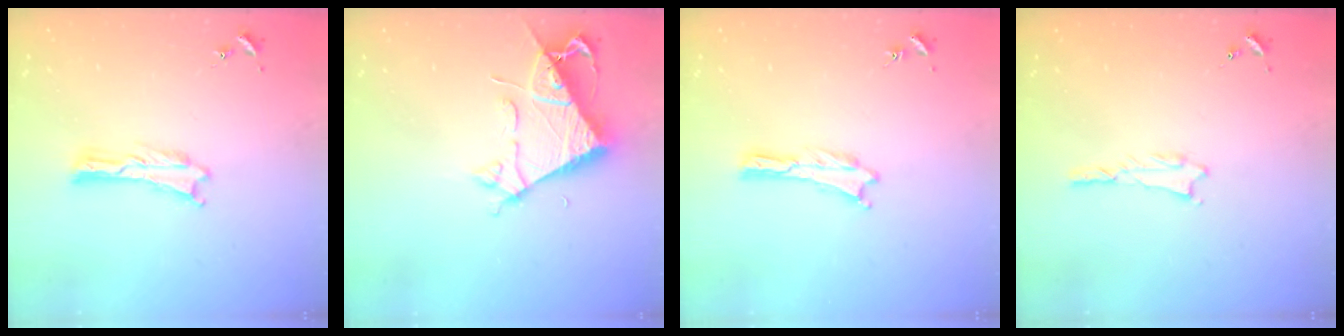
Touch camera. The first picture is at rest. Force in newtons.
{"total": 6.6, "press": 6.5, "slide": 0.6}
{"total": 0.0}
{"total": 0.9, "press": 0.9, "slide": 0.2}